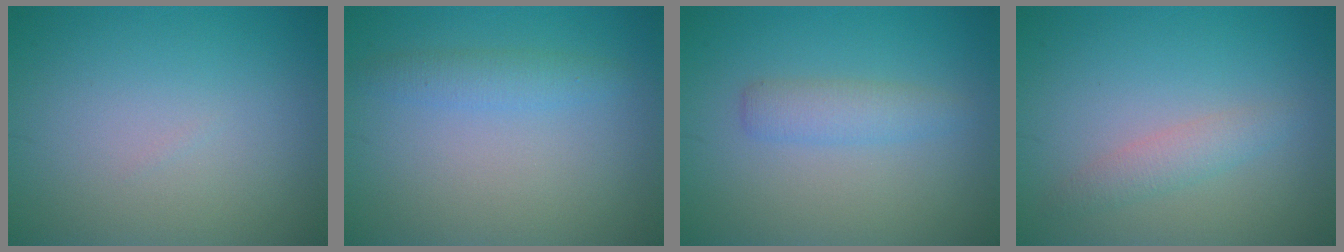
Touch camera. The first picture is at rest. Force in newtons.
{"total": 1.8, "press": 1.8, "slide": 0.1}
{"total": 2.1, "press": 2.1, "slide": 0.1}
{"total": 1.8, "press": 1.8, "slide": 0.0}